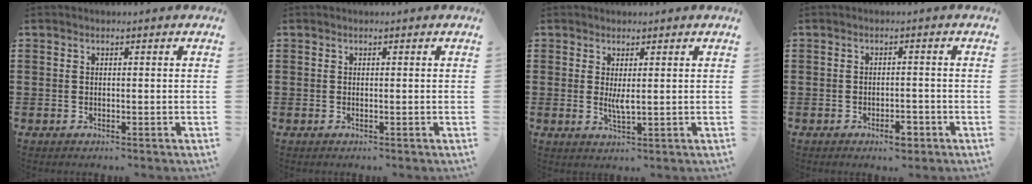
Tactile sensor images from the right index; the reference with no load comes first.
{"total": 0.0}
{"total": 2.5, "force": [0.5, 0.4, 2.4], "torque": [-0.048, -0.004, 0.009]}
{"total": 2.7, "force": [-1.7, 1.0, 1.8], "torque": [-0.030, 0.002, -0.032]}